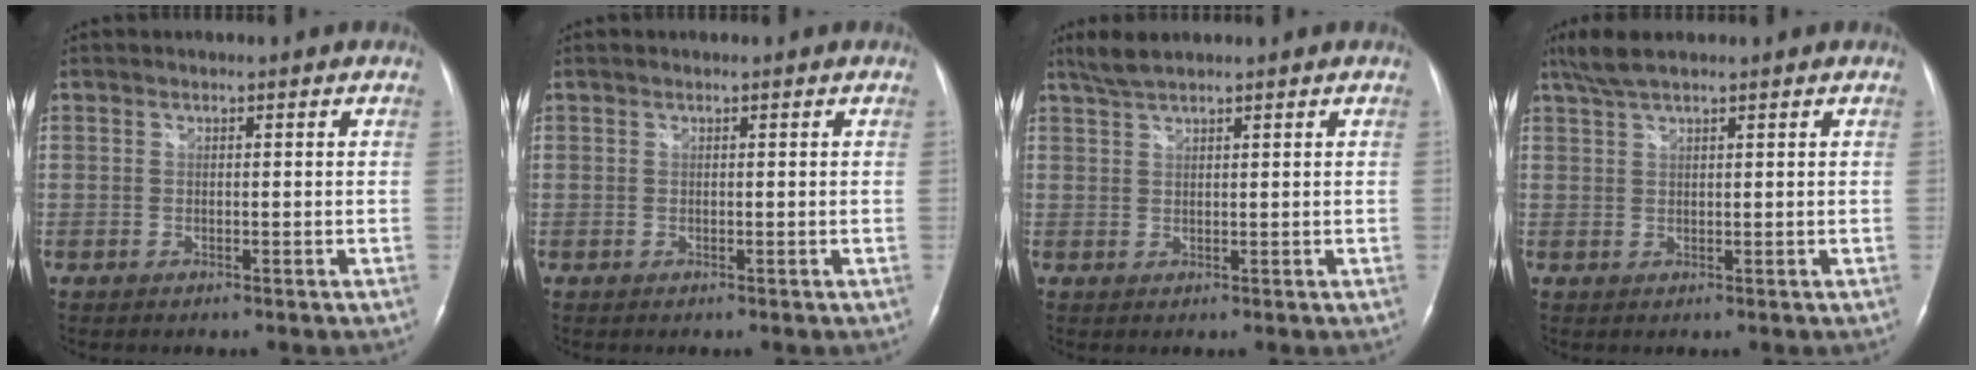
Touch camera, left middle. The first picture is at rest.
{"total": 0.0}
{"total": 3.0, "force": [2.7, 0.1, 1.4], "torque": [-0.038, 0.009, 0.057]}
{"total": 4.0, "force": [3.2, 0.5, 2.4], "torque": [-0.057, 0.013, 0.067]}